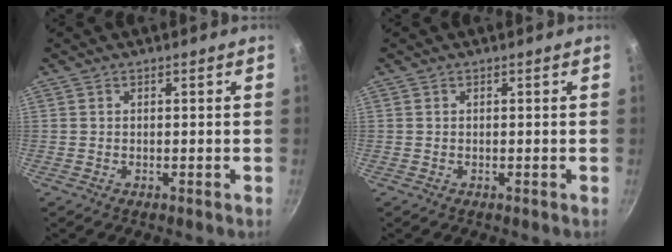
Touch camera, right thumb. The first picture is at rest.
{"total": 0.0}